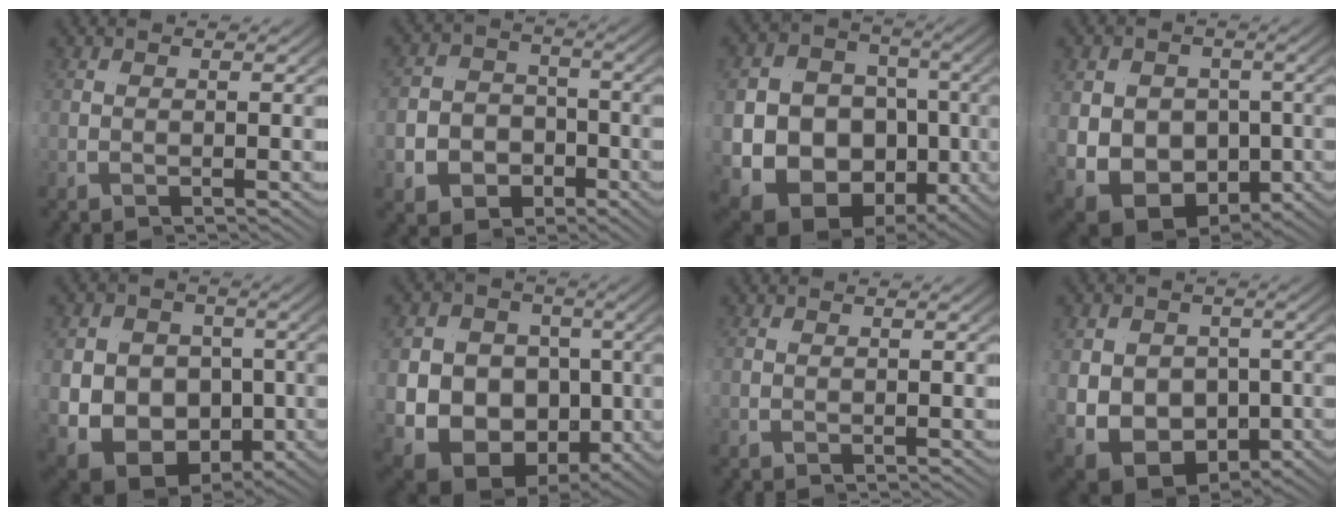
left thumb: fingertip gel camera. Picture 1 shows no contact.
{"total": 8.0, "force": [-1.5, 6.7, 4.1], "torque": [-0.069, -0.011, -0.033]}
{"total": 17.8, "force": [-3.2, 13.3, 11.5], "torque": [-0.201, -0.036, -0.056]}
{"total": 14.7, "force": [-1.2, 11.7, 8.8], "torque": [-0.159, -0.024, -0.027]}
{"total": 16.5, "force": [-1.1, 13.1, 9.8], "torque": [-0.173, -0.027, -0.029]}
{"total": 18.2, "force": [-1.5, 14.1, 11.3], "torque": [-0.187, -0.022, -0.037]}
{"total": 0.0}
{"total": 13.2, "force": [-1.1, 10.4, 8.0], "torque": [-0.146, -0.024, -0.022]}